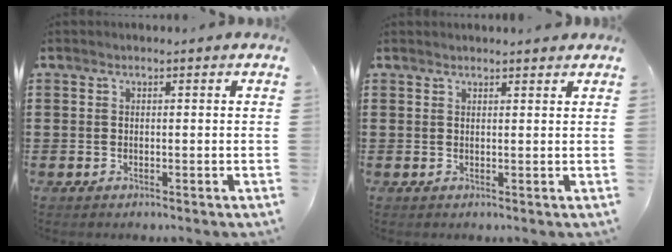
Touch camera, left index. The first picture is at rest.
{"total": 1.2, "force": [1.1, 0.1, 0.2], "torque": [-0.007, 0.001, 0.022]}